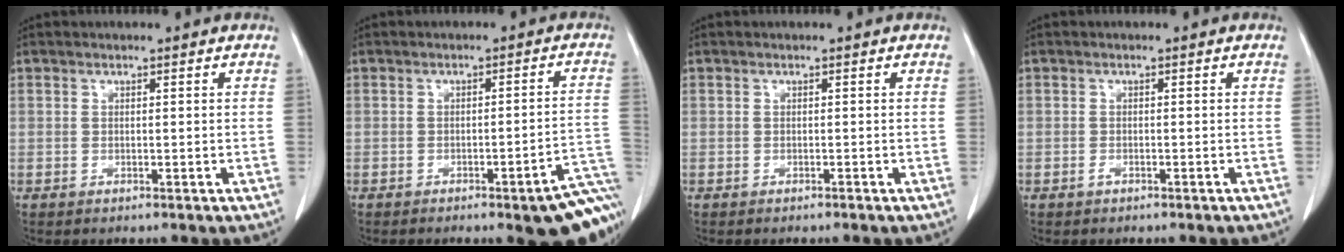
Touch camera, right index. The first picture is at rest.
{"total": 11.2, "force": [-7.6, 1.3, 8.1], "torque": [-0.027, 0.017, -0.090]}
{"total": 0.0}
{"total": 0.6, "force": [-0.5, 0.3, 0.3], "torque": [-0.009, 0.002, -0.005]}